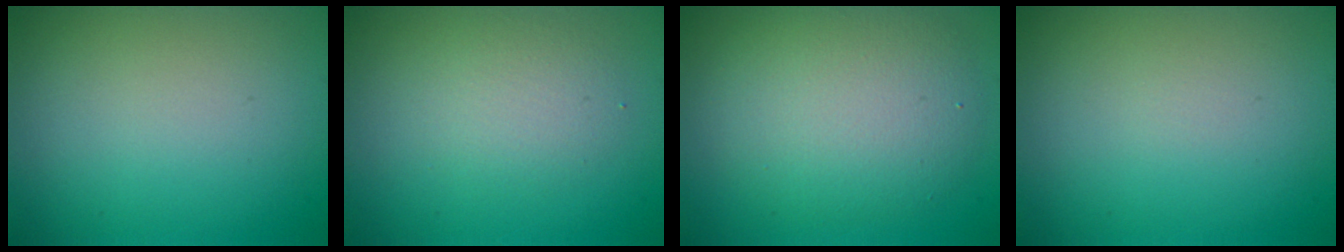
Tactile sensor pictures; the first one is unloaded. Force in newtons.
{"total": 2.5, "press": 2.5, "slide": 0.2}
{"total": 6.1, "press": 6.1, "slide": 0.1}
{"total": 0.0}